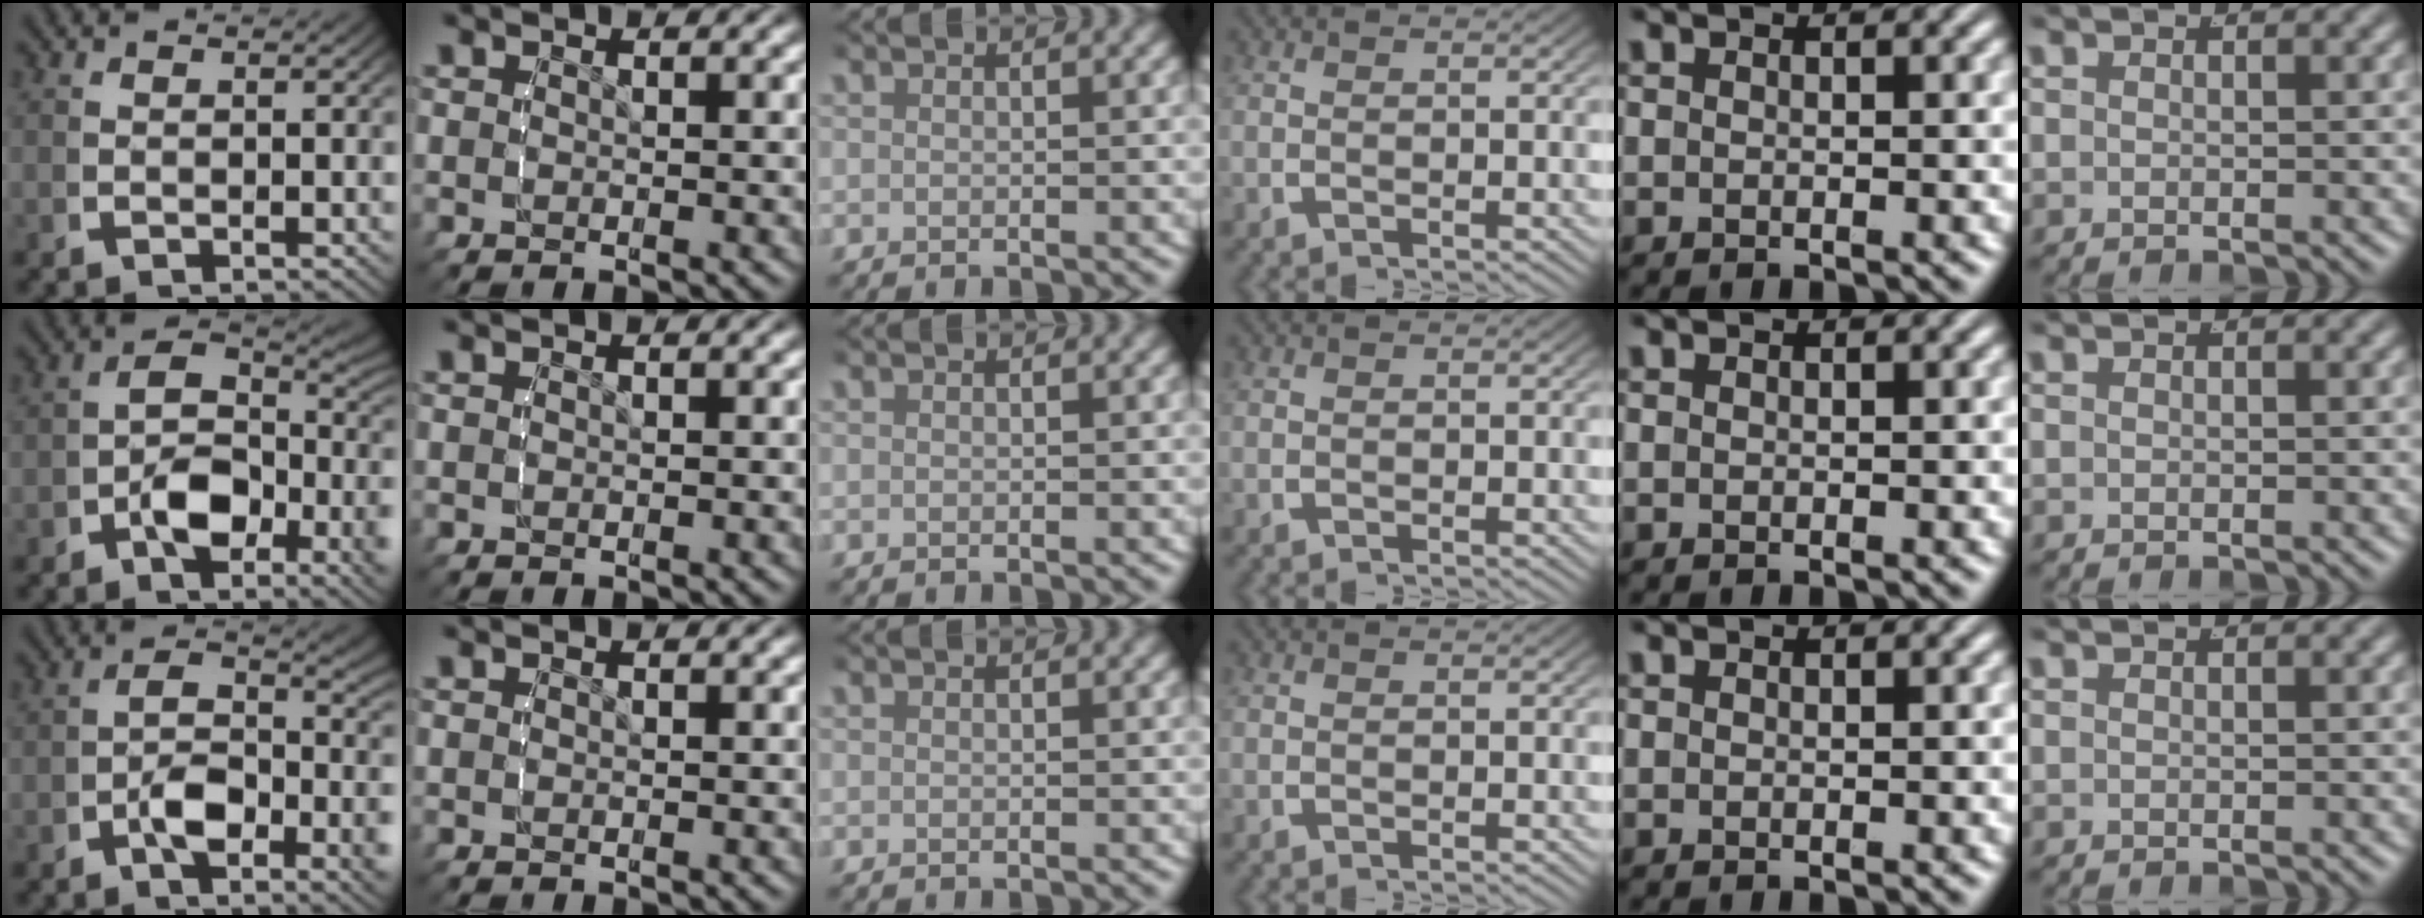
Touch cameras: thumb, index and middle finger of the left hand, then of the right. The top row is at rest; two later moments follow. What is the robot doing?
{"motion": "lift_and_place", "object": "stress ball aka squeeze ball"}